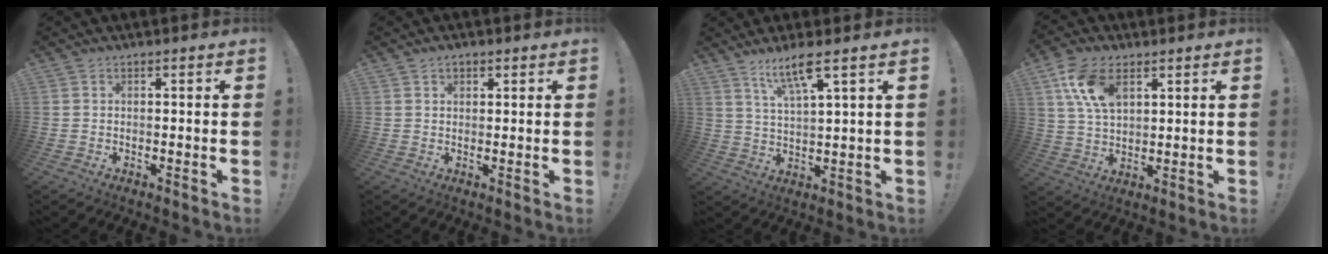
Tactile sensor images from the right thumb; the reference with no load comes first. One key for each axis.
{"total": 1.7, "fx": 0.9, "fy": 1.2, "fz": 0.7, "tx": 0.001, "ty": -0.005, "tz": 0.015}
{"total": 9.1, "fx": 6.1, "fy": 0.9, "fz": 6.7, "tx": -0.118, "ty": -0.026, "tz": 0.100}
{"total": 12.6, "fx": 6.1, "fy": 7.3, "fz": 8.3, "tx": -0.158, "ty": -0.012, "tz": 0.114}